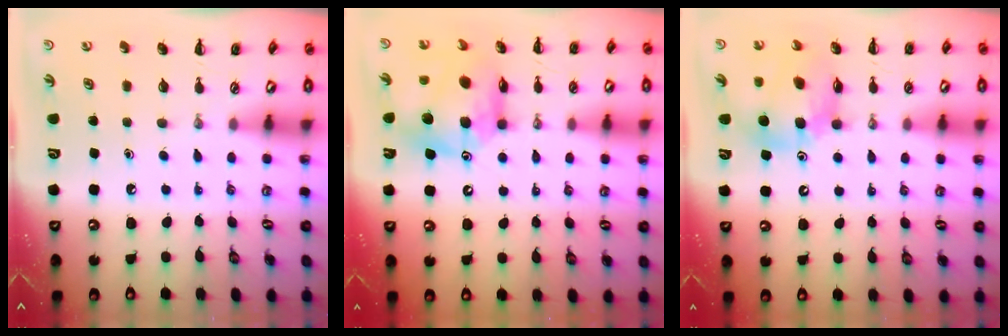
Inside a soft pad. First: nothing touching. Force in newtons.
{"total": 12.6, "press": 12.1, "slide": 3.5}
{"total": 11.2, "press": 10.7, "slide": 3.3}